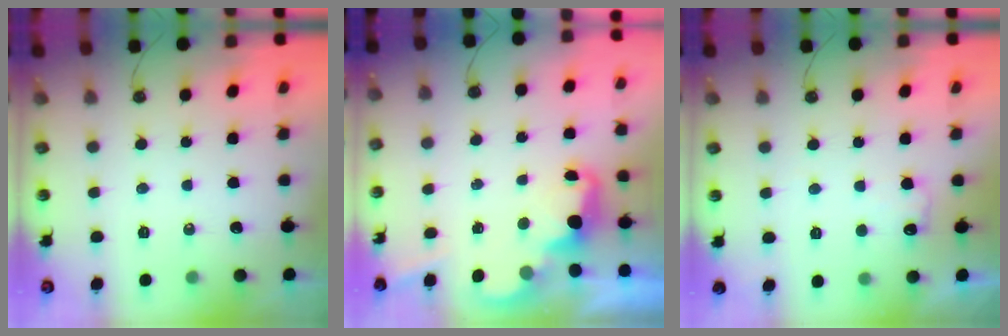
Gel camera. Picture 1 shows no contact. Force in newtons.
{"total": 2.4, "press": 2.3, "slide": 0.5}
{"total": 7.0, "press": 7.0, "slide": 0.3}